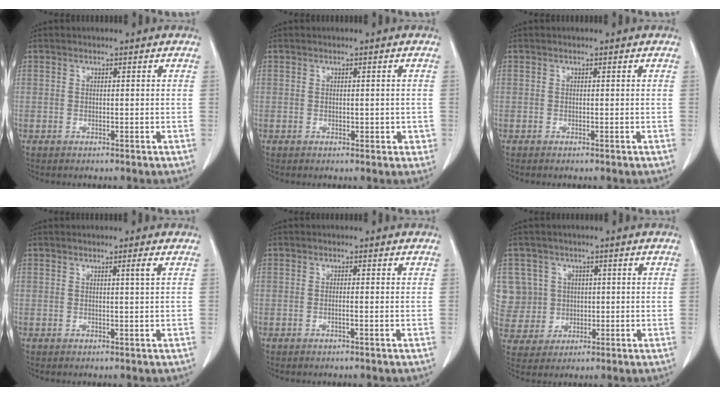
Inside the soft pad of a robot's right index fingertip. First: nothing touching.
{"total": 1.9, "force": [-0.2, 1.2, 1.4], "torque": [-0.014, 0.007, 0.002]}
{"total": 0.0}
{"total": 1.1, "force": [0.4, -0.4, 0.9], "torque": [-0.020, -0.004, 0.011]}
{"total": 0.7, "force": [-0.3, -0.1, 0.7], "torque": [-0.012, 0.000, -0.004]}
{"total": 10.0, "force": [1.9, 9.8, 0.8], "torque": [-0.040, 0.042, 0.057]}